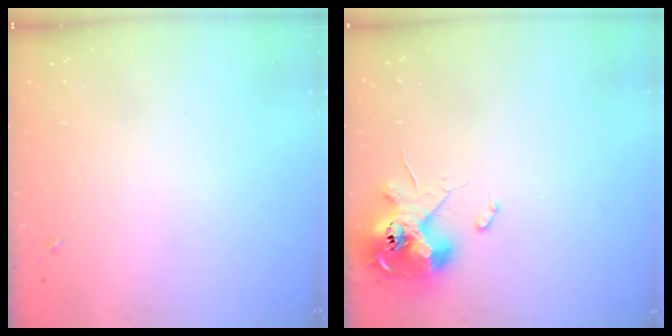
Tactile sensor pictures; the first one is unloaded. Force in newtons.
{"total": 11.4, "press": 11.2, "slide": 1.6}